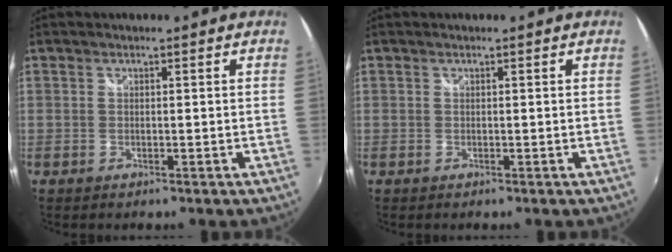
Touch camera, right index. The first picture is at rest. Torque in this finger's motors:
{"motor_torque": [0.00, 0.00, 0.00, 0.00]}